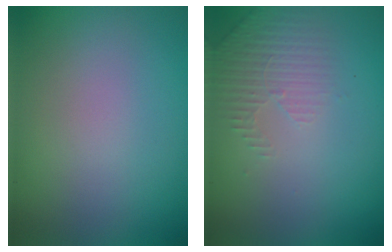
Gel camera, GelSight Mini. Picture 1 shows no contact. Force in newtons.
{"total": 2.3, "press": 2.2, "slide": 0.6}